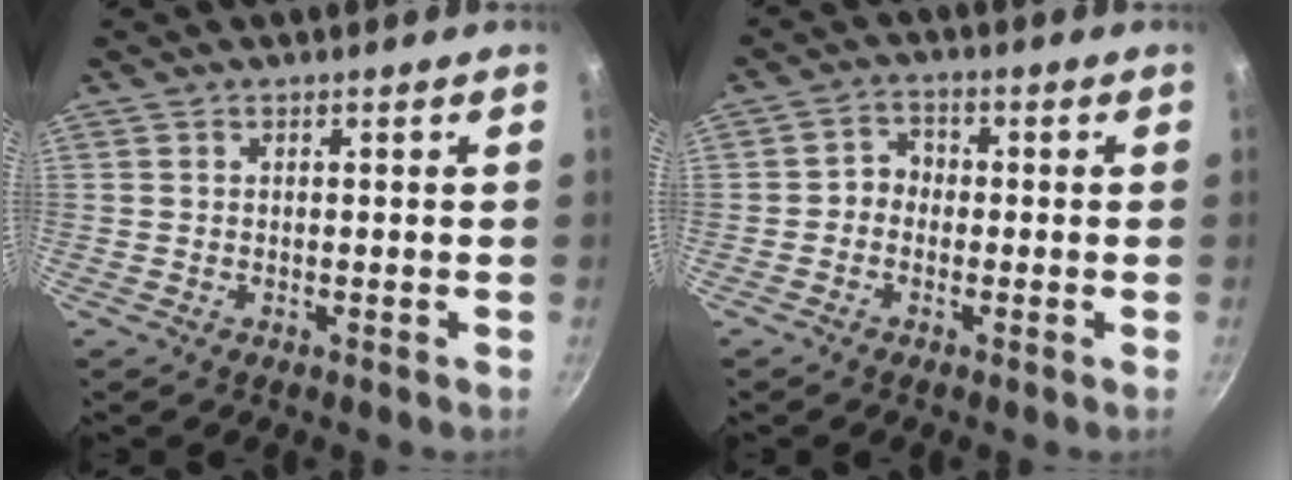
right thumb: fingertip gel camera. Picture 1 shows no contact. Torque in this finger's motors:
{"motor_torque": [-0.04, -0.11, 0.47, 0.10, 0.05]}